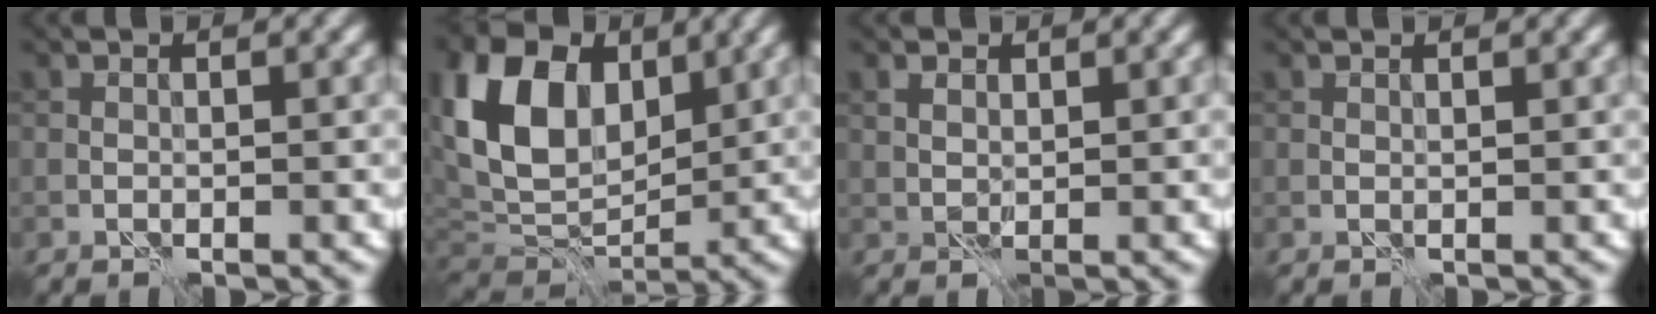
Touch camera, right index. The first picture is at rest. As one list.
[{"total": 10.0, "force": [2.7, 6.9, 6.7], "torque": [-0.141, 0.004, 0.048]}, {"total": 1.2, "force": [0.5, 0.9, 0.7], "torque": [-0.013, -0.001, 0.010]}, {"total": 0.6, "force": [0.5, 0.0, 0.3], "torque": [-0.009, 0.001, 0.006]}]